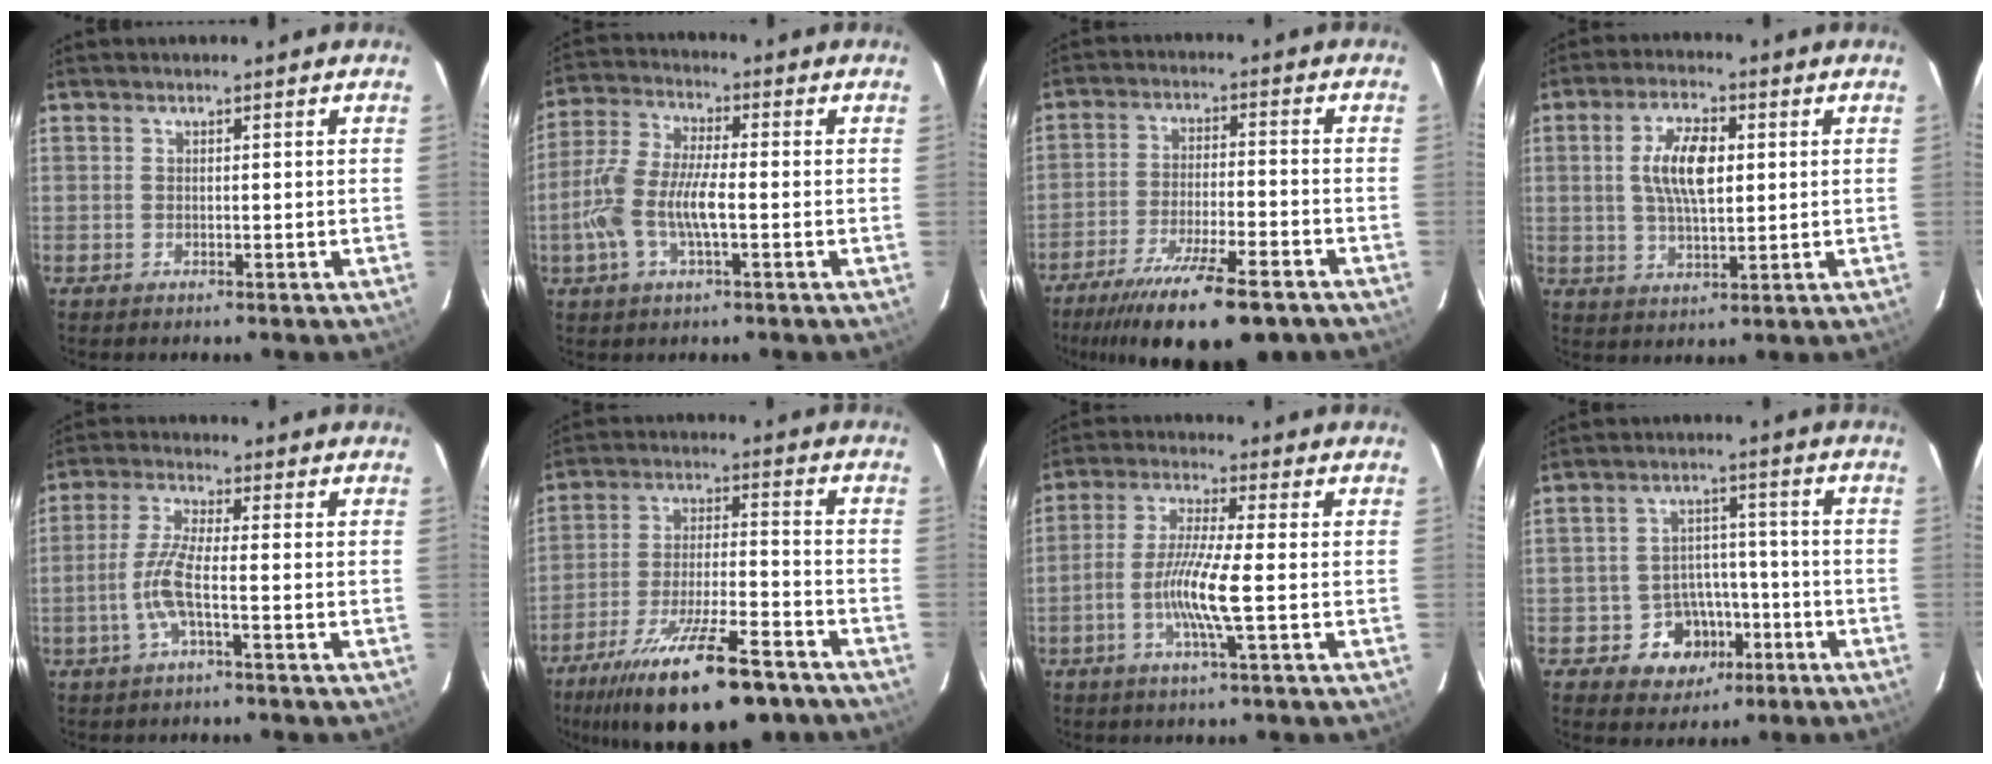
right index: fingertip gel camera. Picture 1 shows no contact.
{"total": 10.8, "force": [-2.5, 3.6, 9.8], "torque": [-0.214, 0.004, -0.052]}
{"total": 17.9, "force": [-13.2, 4.1, 11.3], "torque": [-0.218, -0.041, -0.207]}
{"total": 8.9, "force": [1.5, 3.7, 7.9], "torque": [-0.149, 0.009, 0.030]}
{"total": 6.1, "force": [-2.1, 0.3, 5.7], "torque": [-0.127, 0.000, -0.042]}
{"total": 21.1, "force": [-15.2, 5.7, 13.5], "torque": [-0.250, -0.039, -0.237]}
{"total": 8.2, "force": [-2.2, -0.3, 7.9], "torque": [-0.162, -0.002, -0.046]}
{"total": 8.3, "force": [-4.0, 6.9, 2.3], "torque": [-0.054, 0.031, -0.041]}